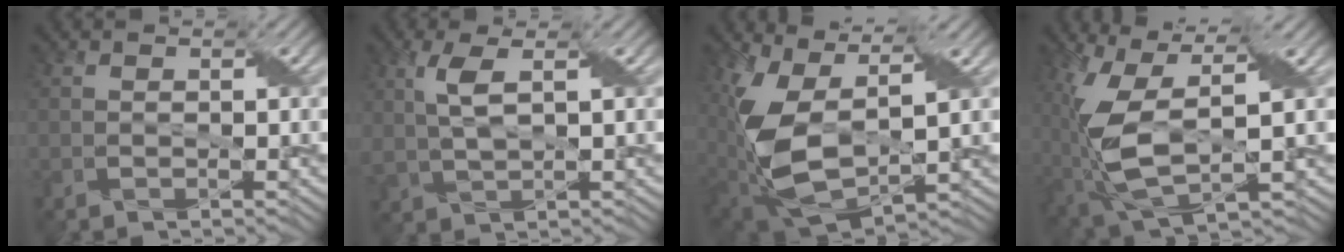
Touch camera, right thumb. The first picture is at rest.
{"total": 4.0, "force": [1.2, 1.3, 3.6], "torque": [-0.093, 0.001, 0.029]}
{"total": 12.4, "force": [1.8, 6.6, 10.3], "torque": [-0.246, -0.024, 0.039]}
{"total": 11.9, "force": [0.2, 5.4, 10.6], "torque": [-0.246, -0.021, 0.010]}